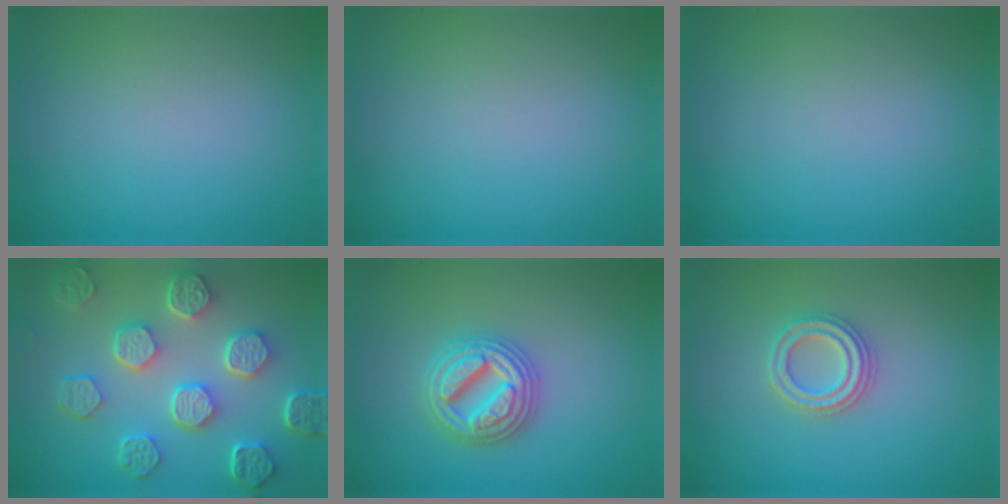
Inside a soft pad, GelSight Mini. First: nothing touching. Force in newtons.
{"total": 0.0}
{"total": 0.0}
{"total": 8.0, "press": 6.1, "slide": 5.1}
{"total": 4.8, "press": 4.8, "slide": 0.8}
{"total": 2.7, "press": 2.6, "slide": 1.0}